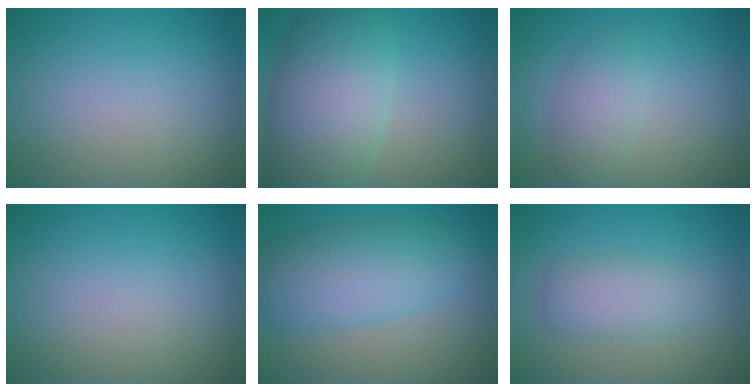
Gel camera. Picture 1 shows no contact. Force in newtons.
{"total": 8.5, "press": 8.5, "slide": 0.2}
{"total": 2.4, "press": 2.4, "slide": 0.1}
{"total": 0.0}
{"total": 6.5, "press": 6.5, "slide": 0.2}
{"total": 3.0, "press": 3.0, "slide": 0.1}